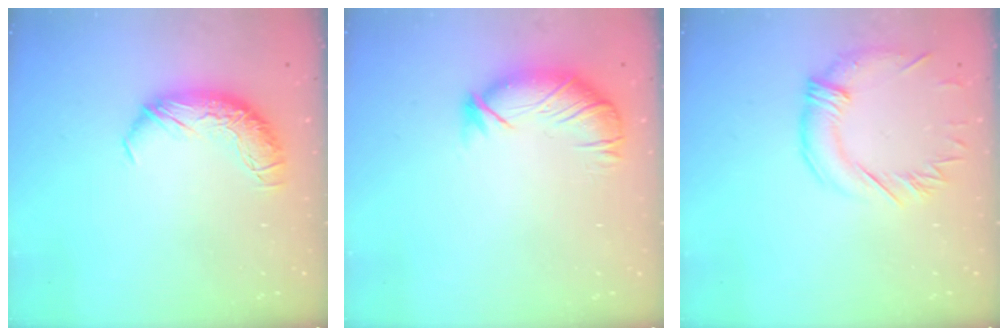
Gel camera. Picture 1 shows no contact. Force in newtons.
{"total": 2.7, "press": 2.4, "slide": 1.4}
{"total": 1.1, "press": 0.2, "slide": 1.1}